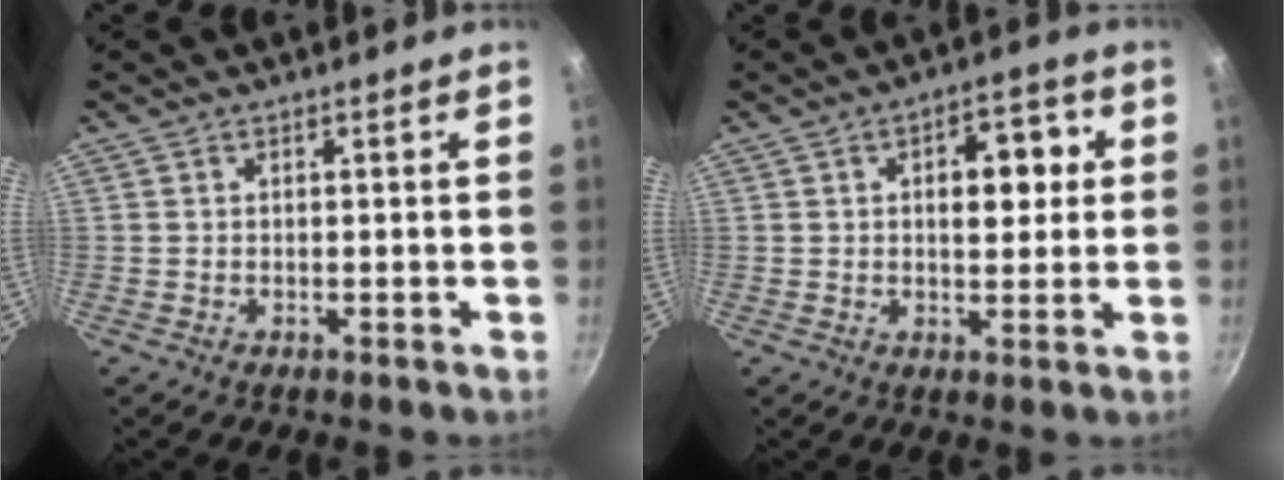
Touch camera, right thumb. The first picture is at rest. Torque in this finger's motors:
{"motor_torque": [0.02, 0.18, 0.46, 0.63, 0.04]}